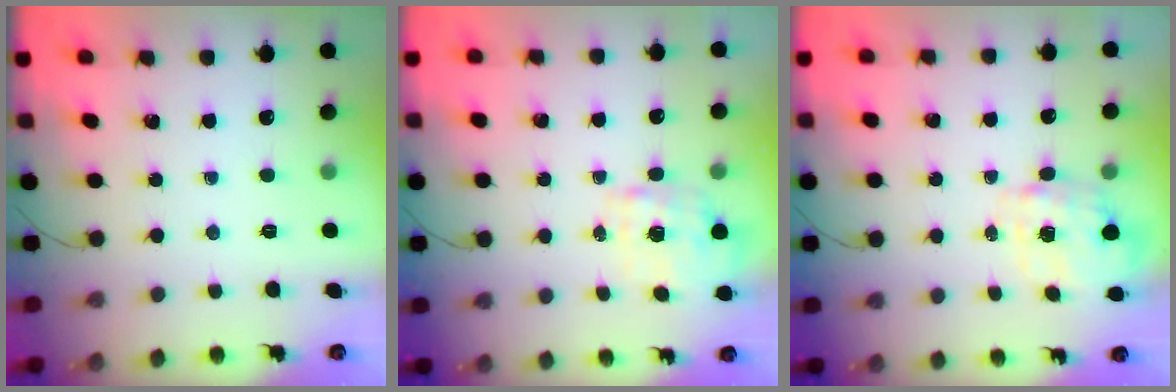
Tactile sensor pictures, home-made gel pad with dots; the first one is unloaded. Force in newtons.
{"total": 1.9, "press": 1.8, "slide": 0.6}
{"total": 3.9, "press": 3.8, "slide": 0.8}